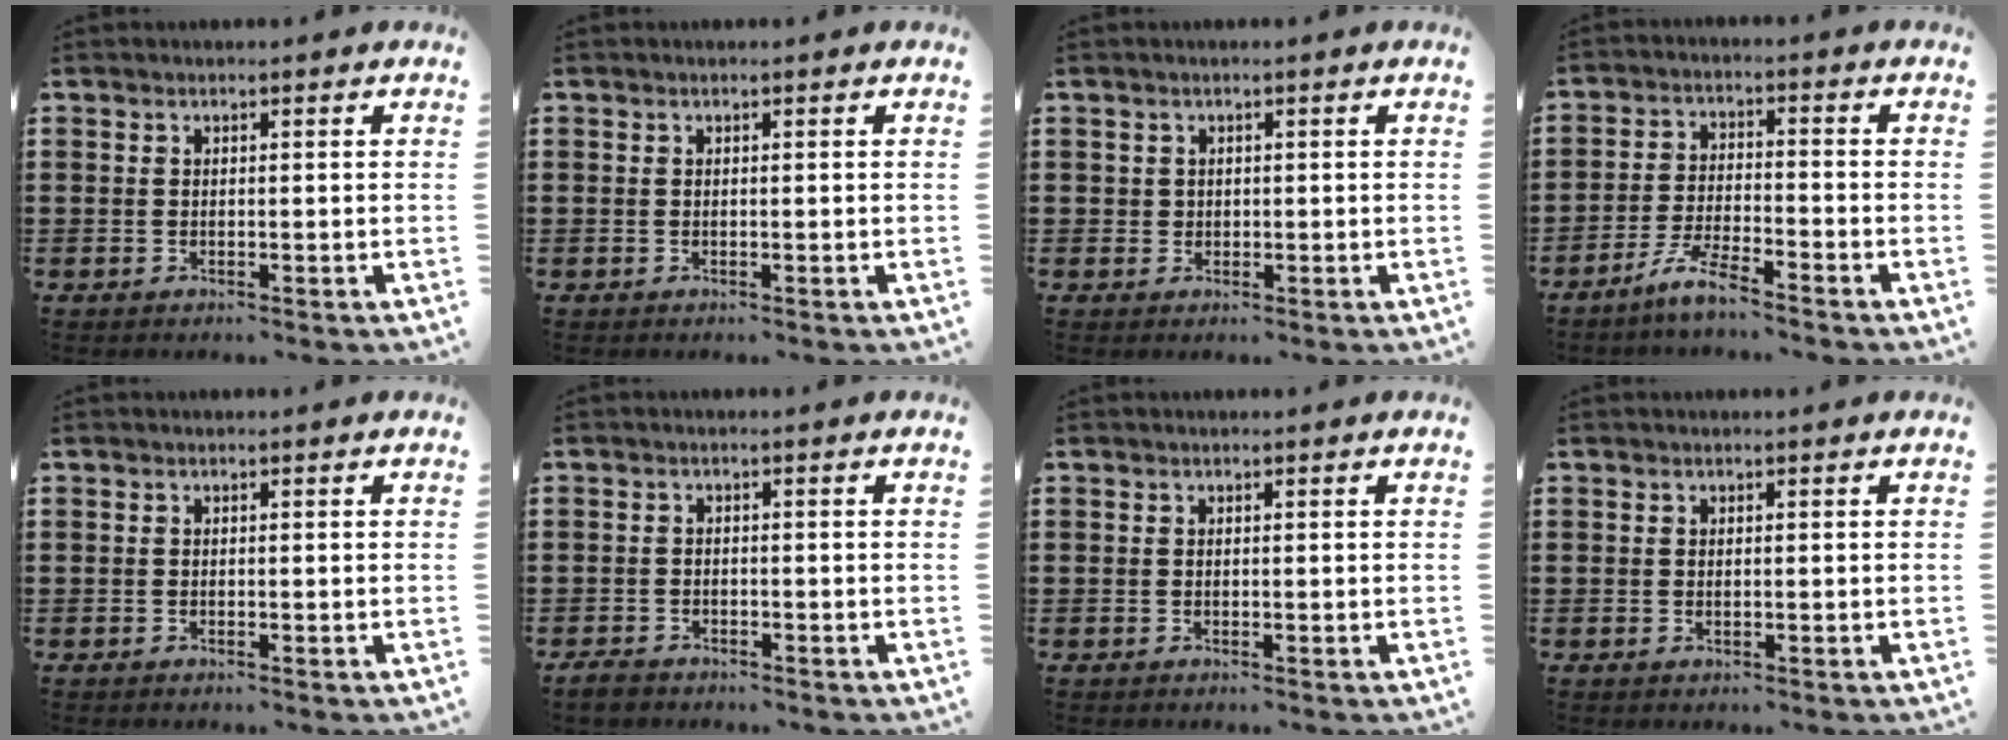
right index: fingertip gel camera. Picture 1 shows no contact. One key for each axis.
{"total": 0.0}
{"total": 1.1, "fx": 0.3, "fy": 1.0, "fz": 0.1, "tx": -0.004, "ty": 0.006, "tz": 0.005}
{"total": 5.3, "fx": -4.6, "fy": 0.0, "fz": 2.6, "tx": -0.073, "ty": -0.012, "tz": -0.093}
{"total": 0.0}
{"total": 1.7, "fx": -1.5, "fy": 0.6, "fz": 0.5, "tx": -0.022, "ty": -0.001, "tz": -0.033}
{"total": 0.0}
{"total": 0.0}